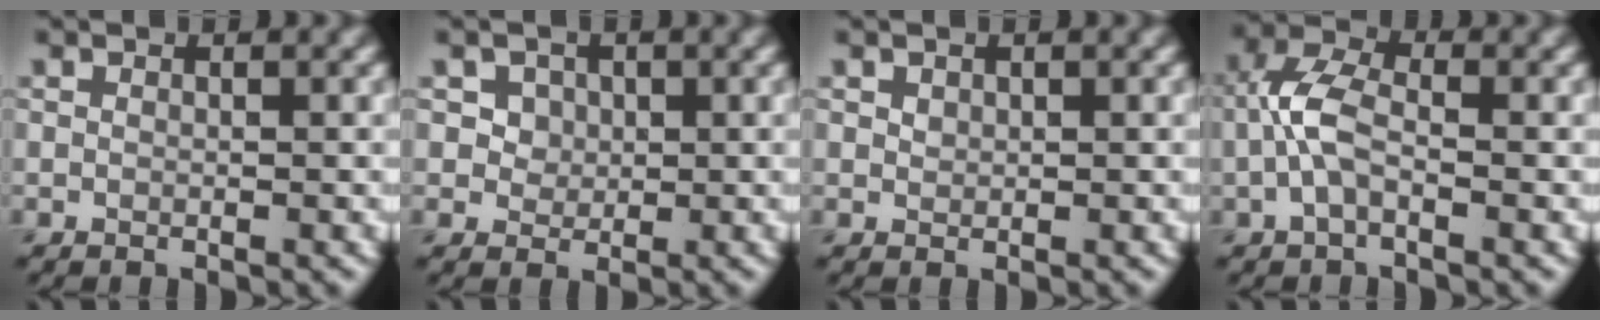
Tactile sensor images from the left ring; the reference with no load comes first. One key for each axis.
{"total": 4.5, "fx": 2.1, "fy": 3.4, "fz": 2.0, "tx": -0.043, "ty": 0.004, "tz": 0.031}
{"total": 0.6, "fx": 0.4, "fy": 0.5, "fz": 0.2, "tx": -0.004, "ty": -0.003, "tz": 0.009}
{"total": 3.9, "fx": -1.0, "fy": 1.9, "fz": 3.2, "tx": -0.076, "ty": 0.013, "tz": -0.028}